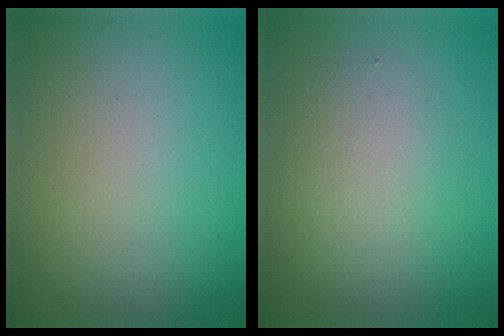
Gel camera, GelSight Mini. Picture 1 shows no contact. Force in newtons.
{"total": 2.8, "press": 2.8, "slide": 0.2}